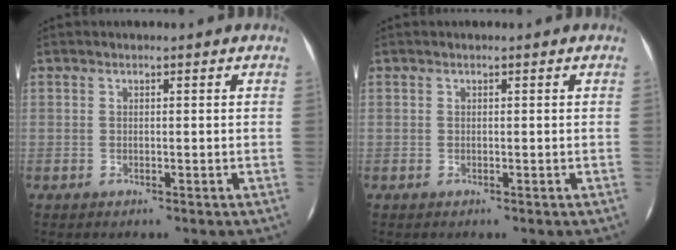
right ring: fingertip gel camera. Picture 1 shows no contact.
{"total": 0.0}